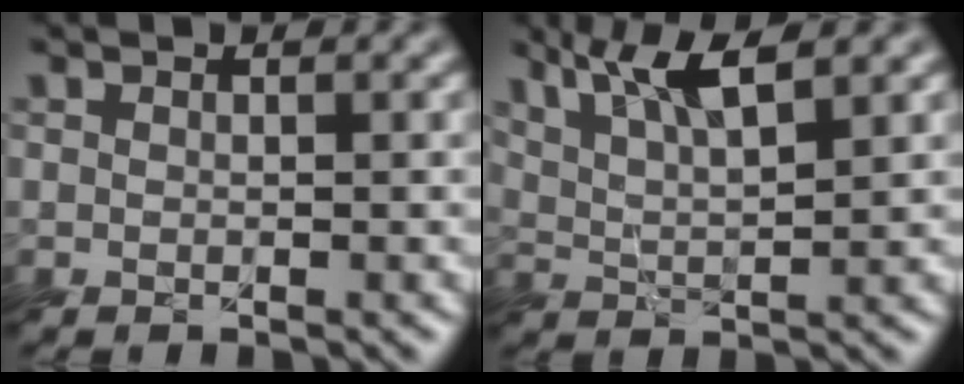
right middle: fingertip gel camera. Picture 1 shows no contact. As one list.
[{"total": 4.3, "force": [2.8, 0.7, 3.2], "torque": [-0.060, 0.003, 0.050]}]